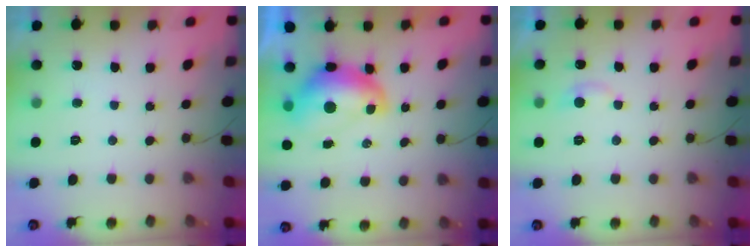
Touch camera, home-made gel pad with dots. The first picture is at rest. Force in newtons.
{"total": 10.3, "press": 10.3, "slide": 1.2}
{"total": 4.7, "press": 4.7, "slide": 0.6}